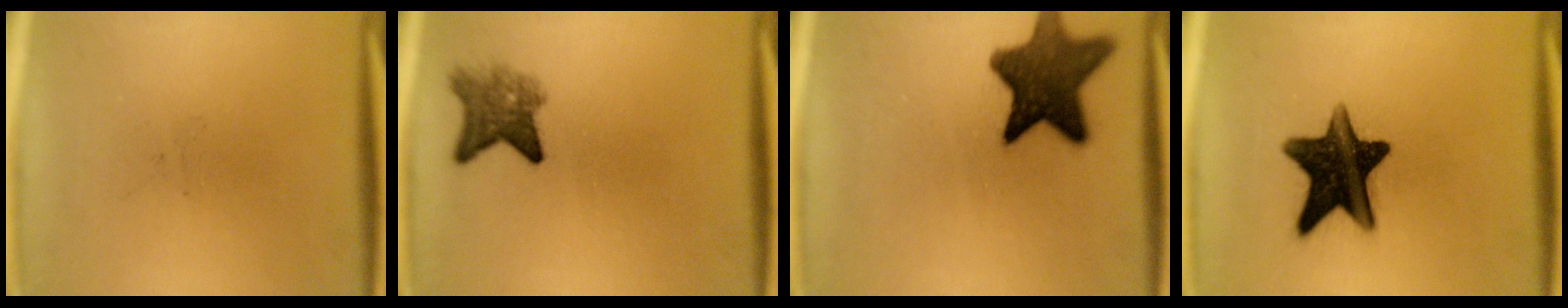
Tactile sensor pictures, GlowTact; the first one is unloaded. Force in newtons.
{"total": 4.5}
{"total": 12.3}
{"total": 14.4}